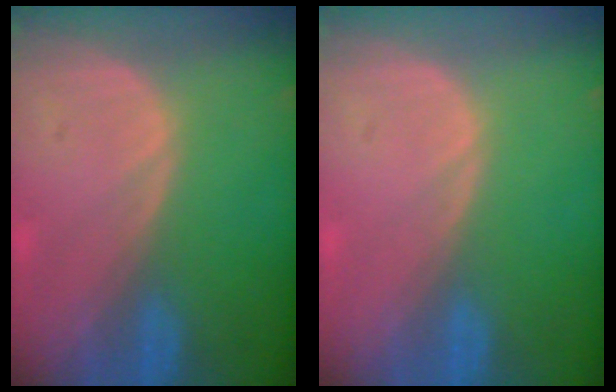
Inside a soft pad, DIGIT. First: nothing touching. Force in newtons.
{"total": 0.0}